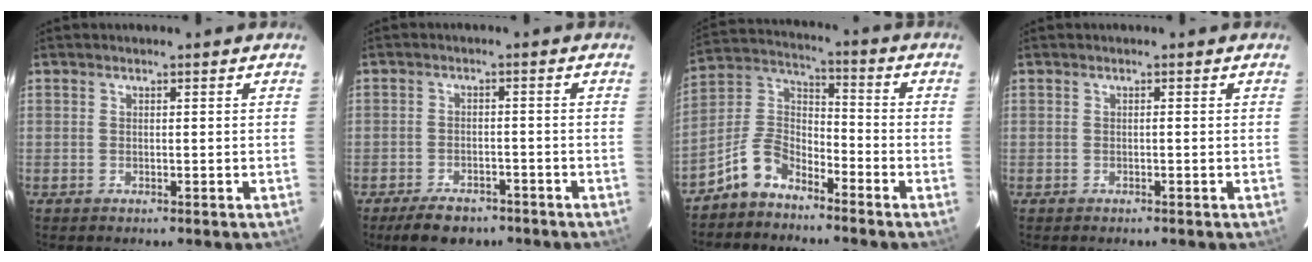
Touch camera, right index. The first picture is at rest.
{"total": 6.1, "force": [-4.5, 3.1, 2.5], "torque": [-0.046, -0.001, -0.070]}
{"total": 7.9, "force": [-6.1, 3.9, 3.1], "torque": [-0.071, 0.027, -0.125]}
{"total": 0.0}